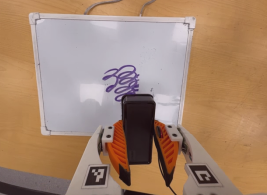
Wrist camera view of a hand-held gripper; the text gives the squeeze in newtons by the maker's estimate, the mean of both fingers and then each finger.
{"total": 6.9, "left": 5.6, "right": 8.1}